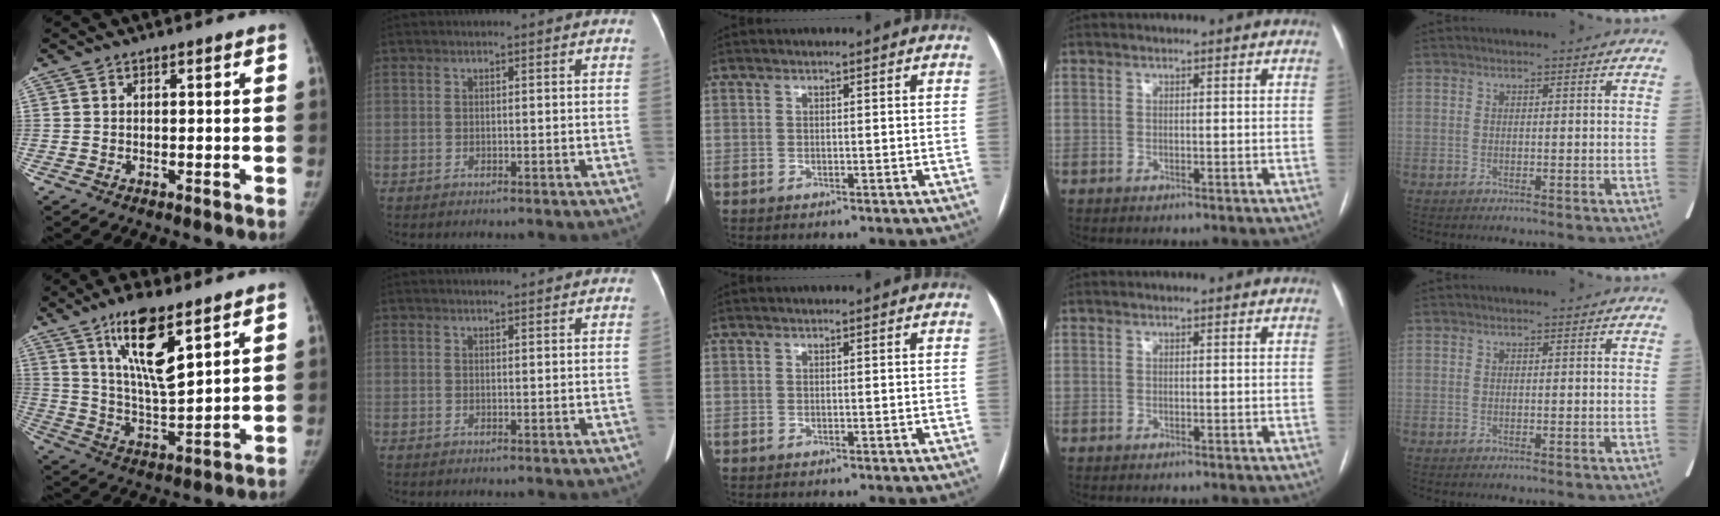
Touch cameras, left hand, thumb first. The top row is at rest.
{"thumb": {"total": 13.9, "force": [7.8, 4.0, 10.8], "torque": [-0.178, -0.045, 0.148]}, "index": {"total": 4.6, "force": [4.4, 0.3, 1.0], "torque": [-0.015, 0.020, 0.049]}}